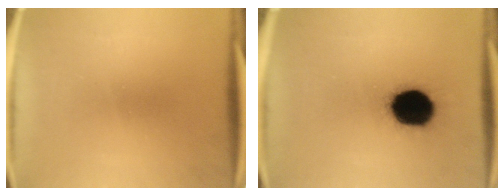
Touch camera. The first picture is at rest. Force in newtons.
{"total": 15.6}